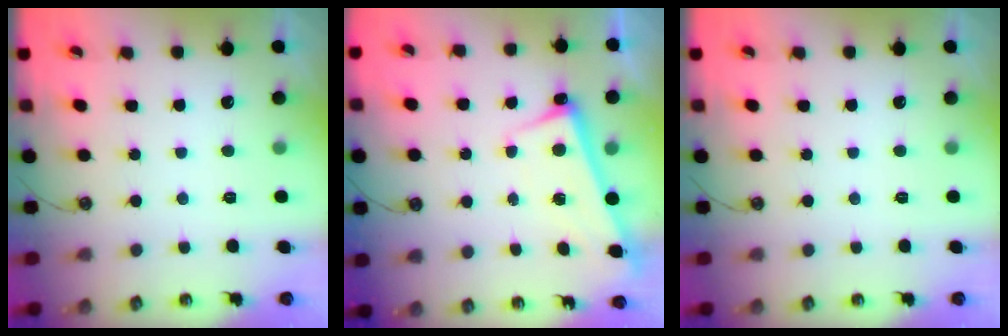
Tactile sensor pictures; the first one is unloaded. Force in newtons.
{"total": 2.6, "press": 2.6, "slide": 0.6}
{"total": 0.0}